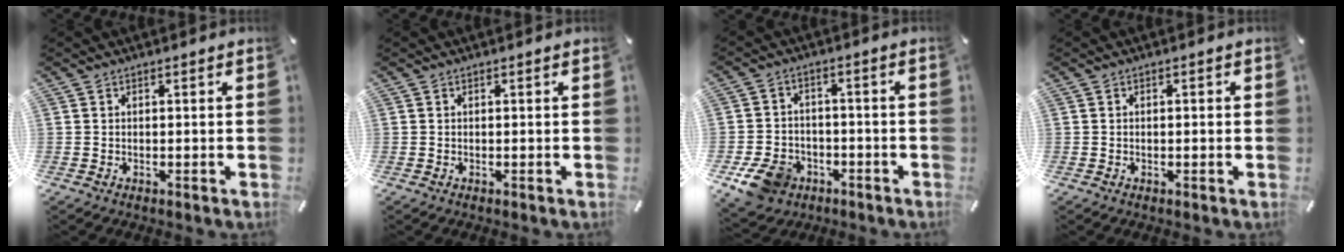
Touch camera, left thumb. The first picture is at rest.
{"total": 0.0}
{"total": 9.6, "force": [-5.0, 7.1, 4.1], "torque": [-0.087, 0.033, -0.090]}
{"total": 1.0, "force": [-0.2, 0.3, 0.9], "torque": [-0.016, 0.000, -0.004]}